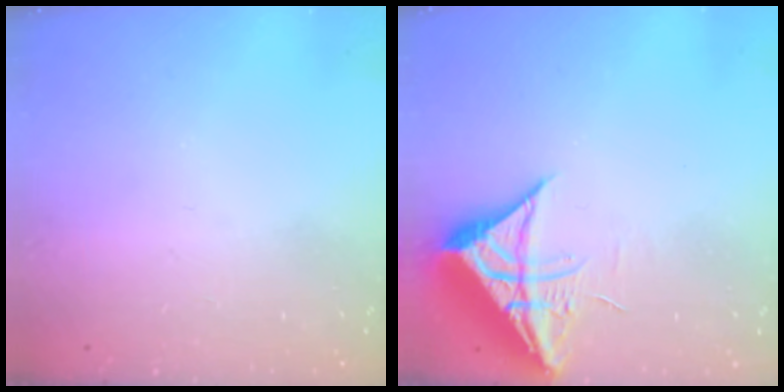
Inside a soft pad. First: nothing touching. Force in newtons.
{"total": 10.0, "press": 9.9, "slide": 1.0}